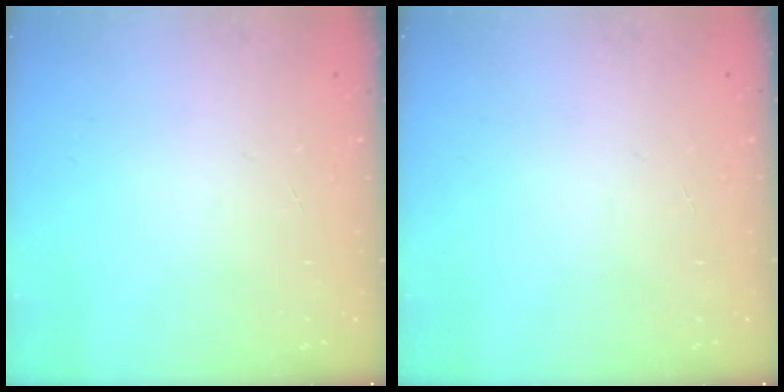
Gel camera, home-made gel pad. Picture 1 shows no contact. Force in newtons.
{"total": 0.0}